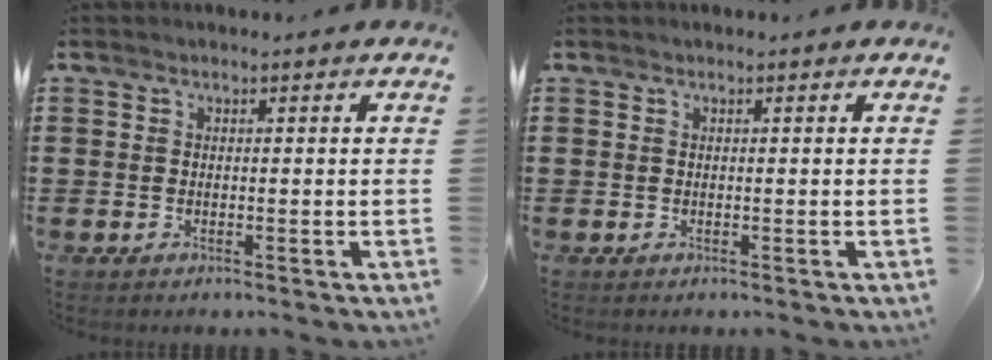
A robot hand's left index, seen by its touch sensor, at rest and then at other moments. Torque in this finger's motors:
{"motor_torque": [-0.09, -0.04, -0.02, 0.00]}